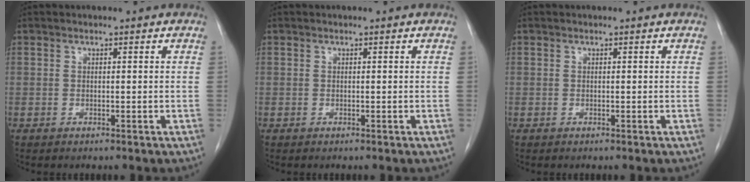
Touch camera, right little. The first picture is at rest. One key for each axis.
{"total": 0.0}
{"total": 0.0}